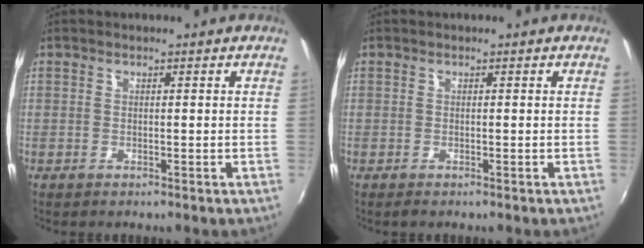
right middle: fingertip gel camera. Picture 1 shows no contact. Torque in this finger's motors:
{"motor_torque": [0.35, -0.30, 0.07, 0.03]}